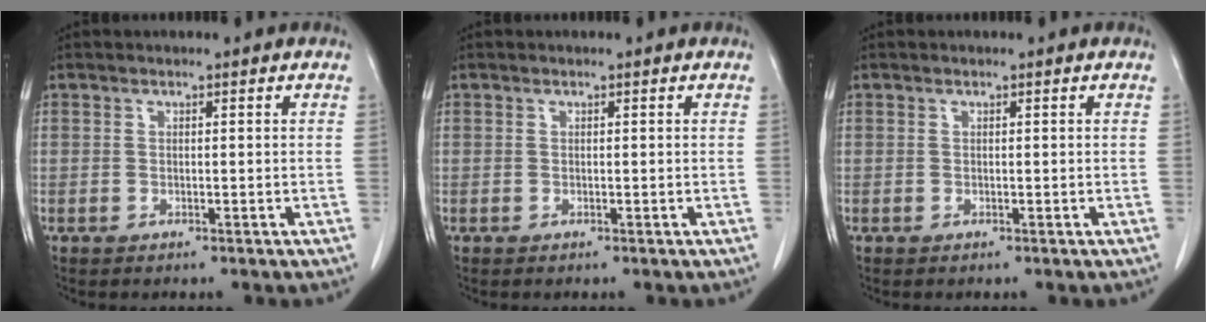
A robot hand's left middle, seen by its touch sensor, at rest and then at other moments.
{"total": 0.0}
{"total": 0.0}